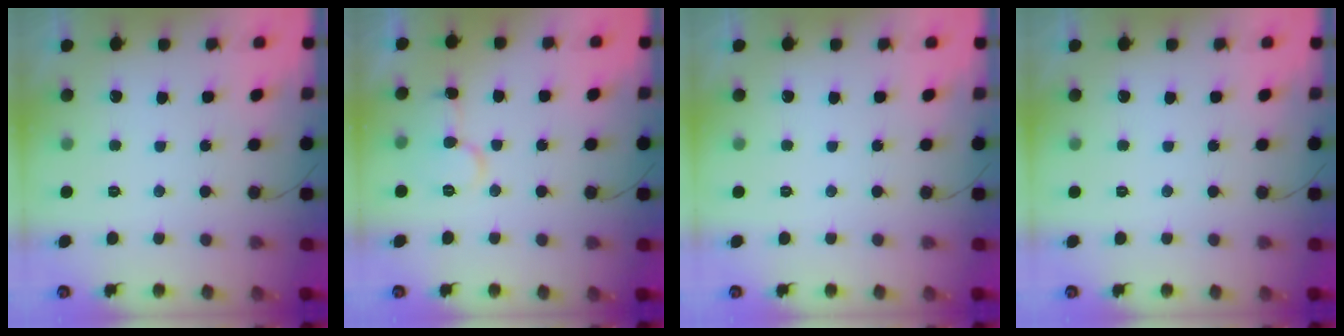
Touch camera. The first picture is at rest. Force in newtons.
{"total": 8.1, "press": 8.1, "slide": 0.8}
{"total": 0.0}
{"total": 0.0}